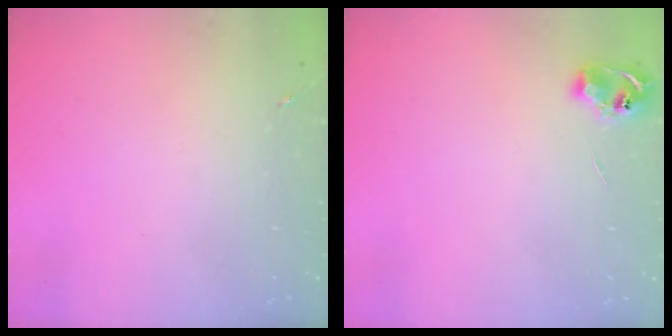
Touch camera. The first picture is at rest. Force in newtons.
{"total": 6.0, "press": 6.0, "slide": 0.7}